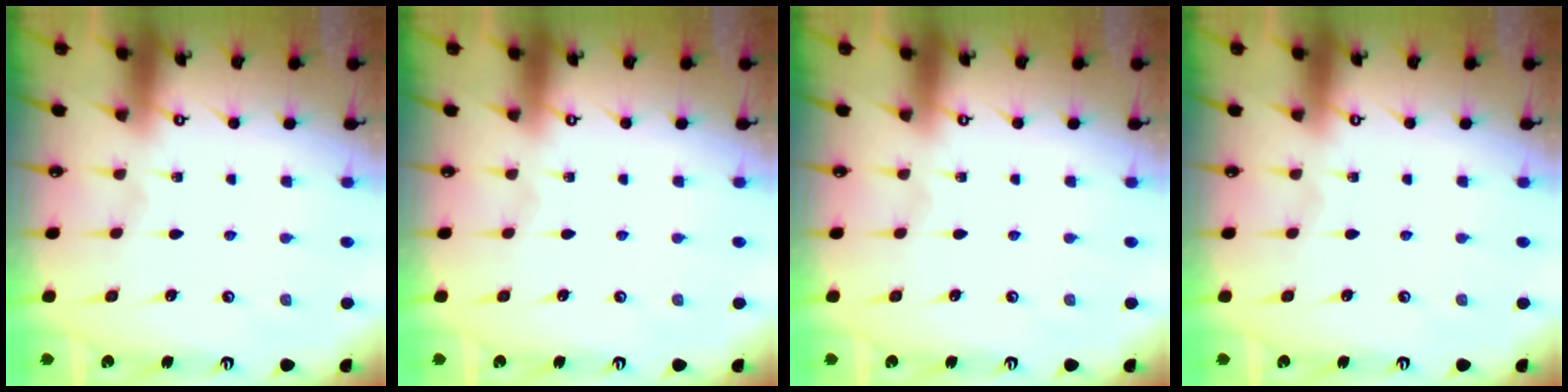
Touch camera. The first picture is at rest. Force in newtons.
{"total": 0.0}
{"total": 0.0}
{"total": 0.0}